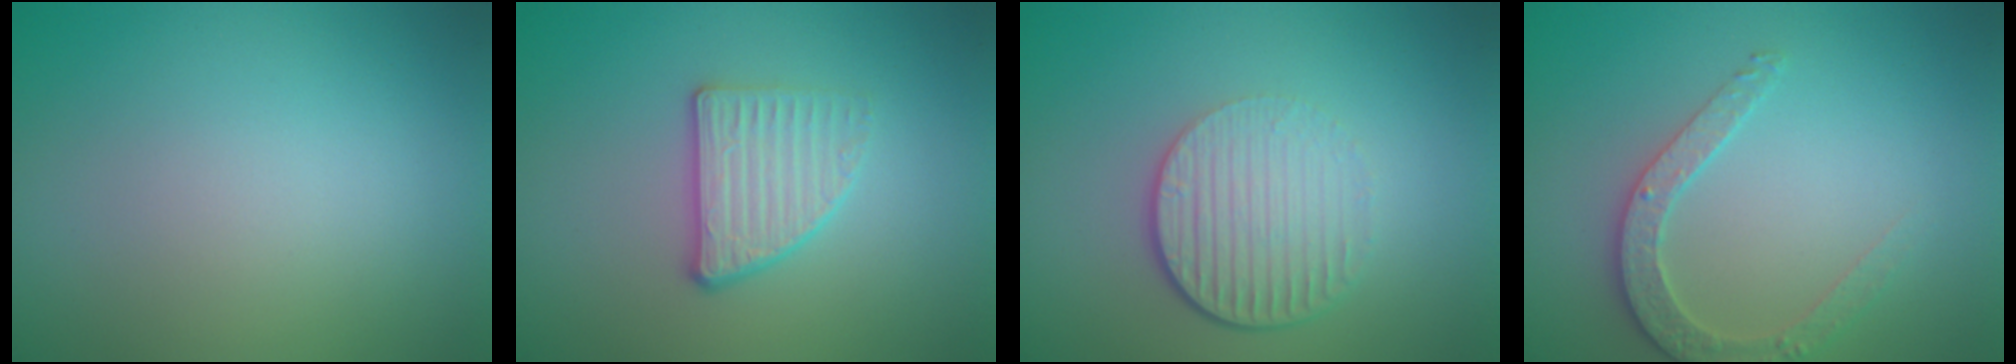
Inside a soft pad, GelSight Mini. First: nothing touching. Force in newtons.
{"total": 2.7, "press": 2.4, "slide": 1.1}
{"total": 4.6, "press": 2.9, "slide": 3.6}
{"total": 2.7, "press": 2.6, "slide": 0.7}